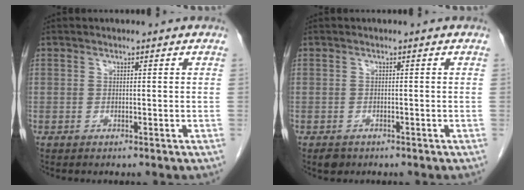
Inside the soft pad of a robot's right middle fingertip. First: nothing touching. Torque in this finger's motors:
{"motor_torque": [0.10, -0.02, 0.00, 0.00]}